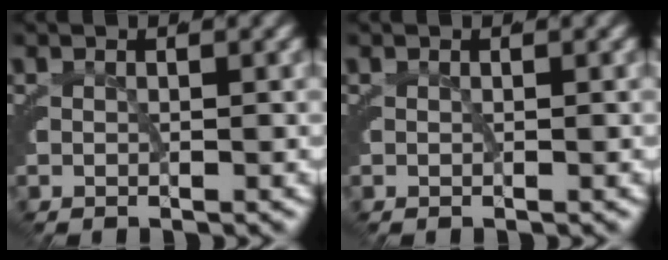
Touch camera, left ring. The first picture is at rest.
{"total": 0.0}